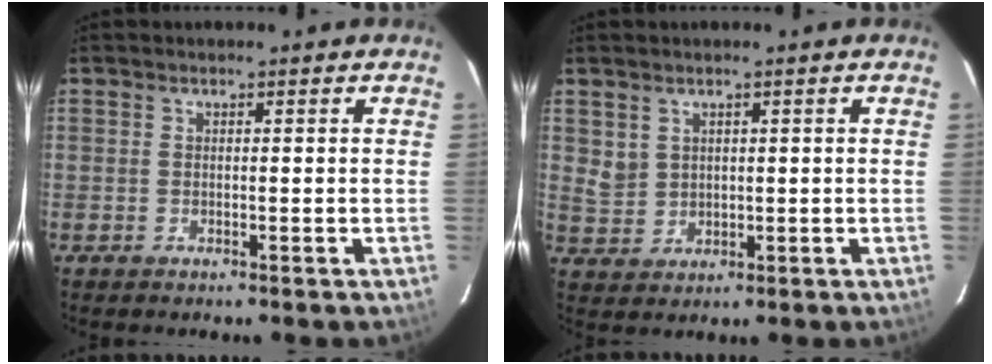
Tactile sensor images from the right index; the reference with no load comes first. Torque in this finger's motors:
{"motor_torque": [-0.04, -0.01, -0.01, 0.01]}